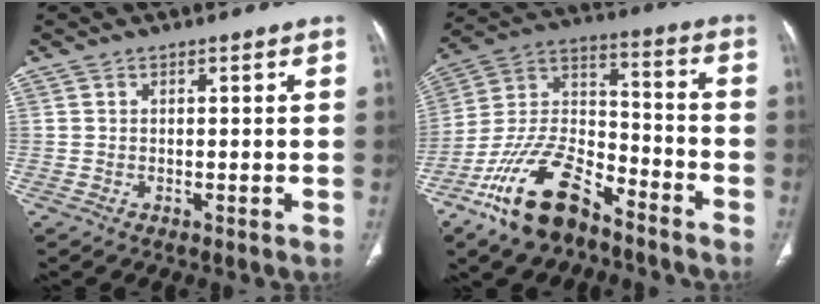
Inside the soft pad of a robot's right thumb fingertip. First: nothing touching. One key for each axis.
{"total": 17.7, "fx": -11.9, "fy": 8.2, "fz": 10.2, "tx": -0.181, "ty": 0.077, "tz": -0.218}